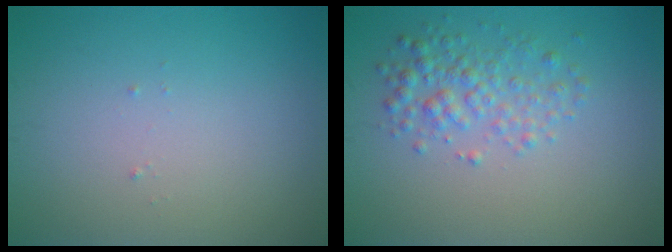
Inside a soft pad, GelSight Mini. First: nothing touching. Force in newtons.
{"total": 3.0, "press": 3.0, "slide": 0.1}